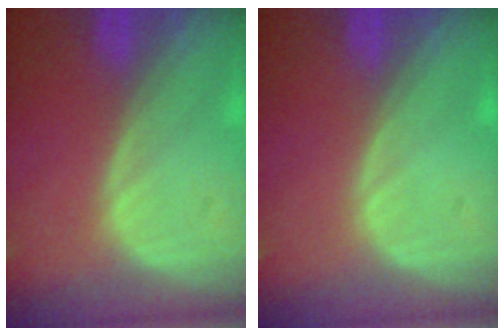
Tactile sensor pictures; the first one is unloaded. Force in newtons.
{"total": 0.0}